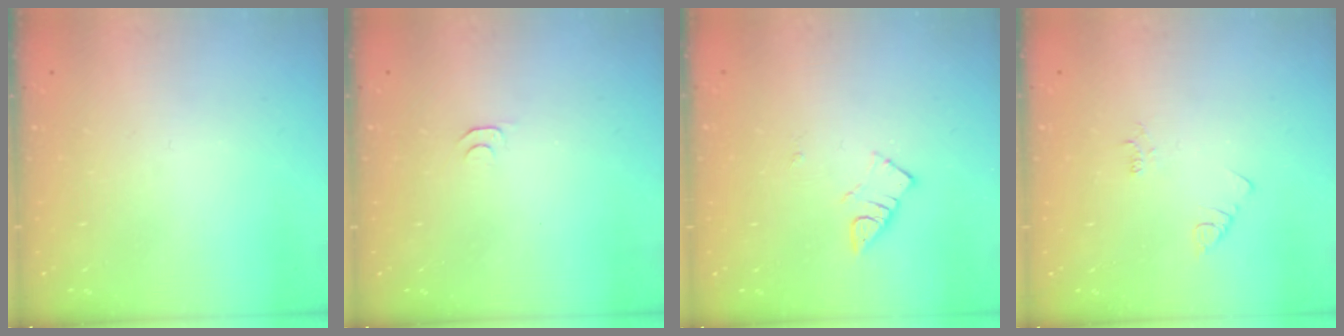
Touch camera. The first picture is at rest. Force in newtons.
{"total": 3.5, "press": 3.4, "slide": 0.4}
{"total": 2.8, "press": 2.7, "slide": 0.3}
{"total": 1.9, "press": 1.9, "slide": 0.3}